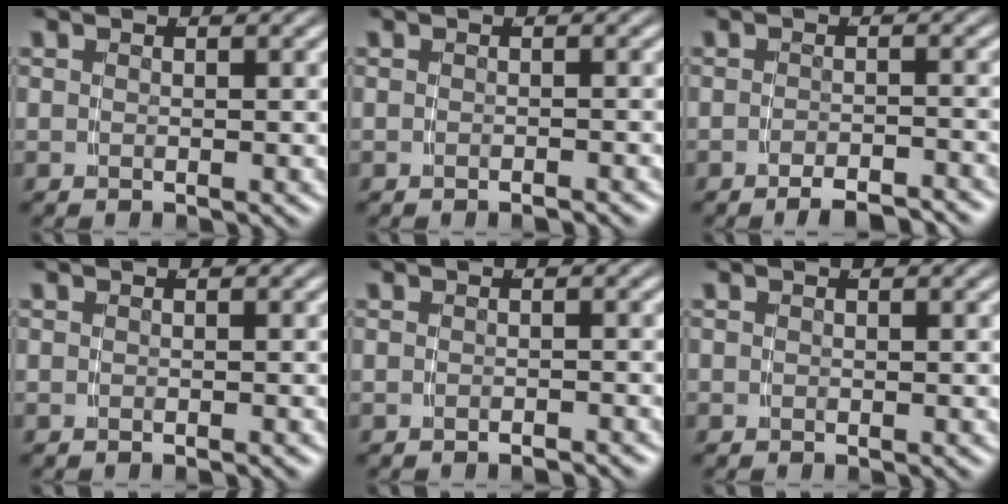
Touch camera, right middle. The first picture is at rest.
{"total": 0.9, "force": [-0.9, 0.0, 0.2], "torque": [-0.005, 0.004, -0.015]}
{"total": 3.8, "force": [-3.6, 0.2, 1.2], "torque": [-0.007, 0.001, -0.058]}
{"total": 0.6, "force": [-0.5, 0.2, 0.2], "torque": [-0.003, 0.003, -0.008]}
{"total": 1.2, "force": [-1.2, -0.1, 0.2], "torque": [-0.004, 0.002, -0.018]}
{"total": 0.0}